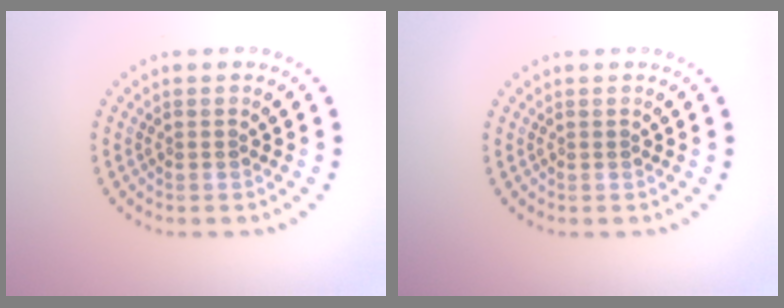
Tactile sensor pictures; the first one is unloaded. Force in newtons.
{"total": 0.0}